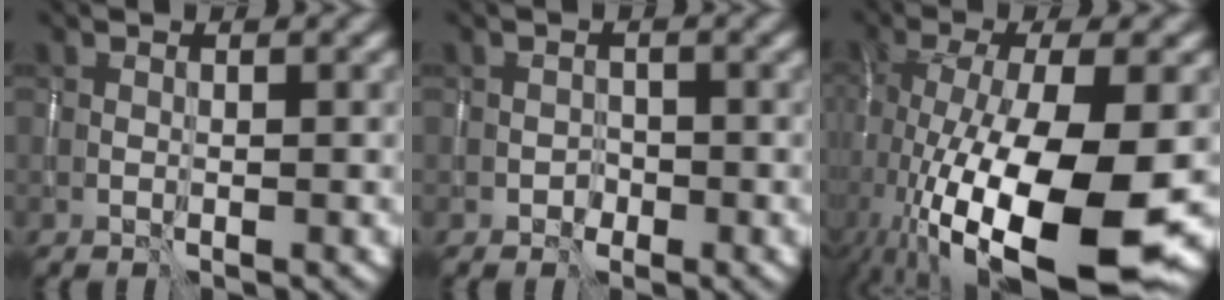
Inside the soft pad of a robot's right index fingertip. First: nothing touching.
{"total": 0.9, "force": [-0.6, 0.7, -0.2], "torque": [0.009, 0.000, -0.012]}
{"total": 15.3, "force": [-5.0, 5.2, 13.5], "torque": [-0.235, -0.034, -0.069]}